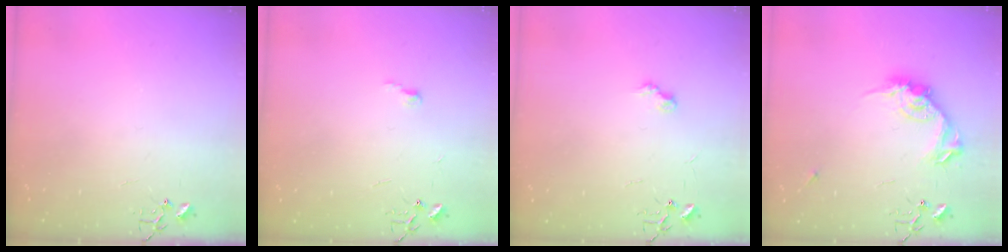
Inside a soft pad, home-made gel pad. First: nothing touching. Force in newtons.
{"total": 3.3, "press": 3.3, "slide": 0.4}
{"total": 6.6, "press": 6.6, "slide": 0.7}
{"total": 14.1, "press": 14.1, "slide": 0.3}